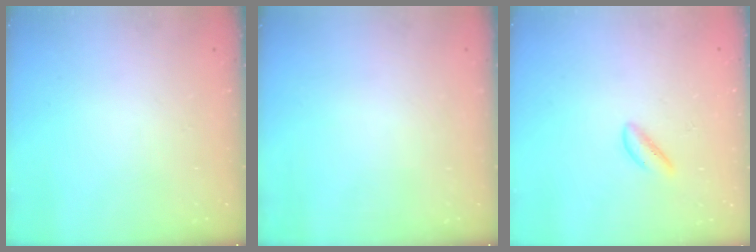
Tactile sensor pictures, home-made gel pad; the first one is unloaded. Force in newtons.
{"total": 0.0}
{"total": 1.7, "press": 1.6, "slide": 0.7}